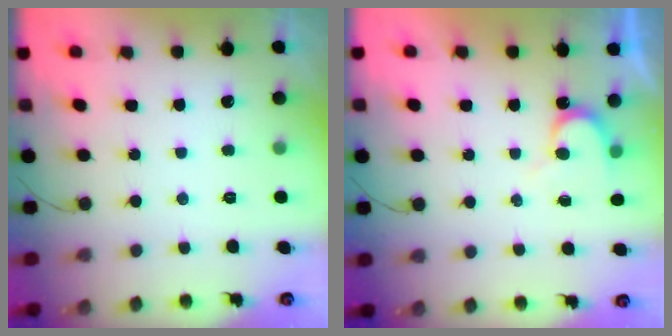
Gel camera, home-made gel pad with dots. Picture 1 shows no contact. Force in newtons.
{"total": 6.4, "press": 6.4, "slide": 0.4}